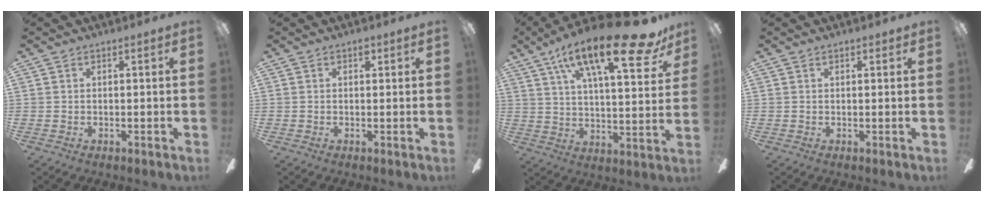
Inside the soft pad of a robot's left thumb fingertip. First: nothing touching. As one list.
[{"total": 1.4, "force": [0.8, 0.8, 0.8], "torque": [0.000, -0.005, 0.011]}, {"total": 23.5, "force": [15.0, 6.6, 16.8], "torque": [-0.266, -0.082, 0.238]}, {"total": 0.8, "force": [0.6, 0.3, 0.4], "torque": [-0.001, -0.002, 0.008]}]